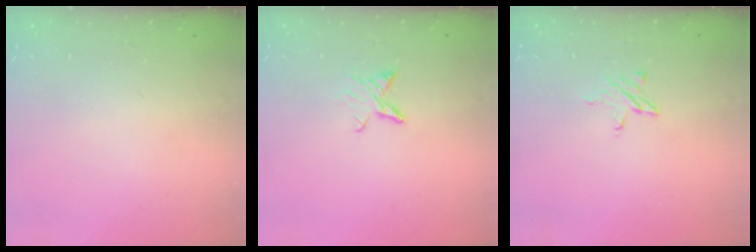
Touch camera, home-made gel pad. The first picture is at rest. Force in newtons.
{"total": 5.6, "press": 5.6, "slide": 0.8}
{"total": 3.1, "press": 3.0, "slide": 0.3}